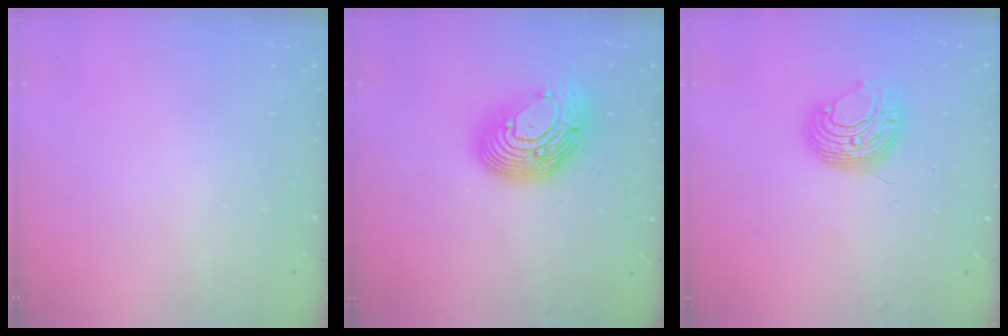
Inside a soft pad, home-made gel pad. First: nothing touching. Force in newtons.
{"total": 16.1, "press": 16.0, "slide": 2.0}
{"total": 9.7, "press": 9.7, "slide": 0.6}